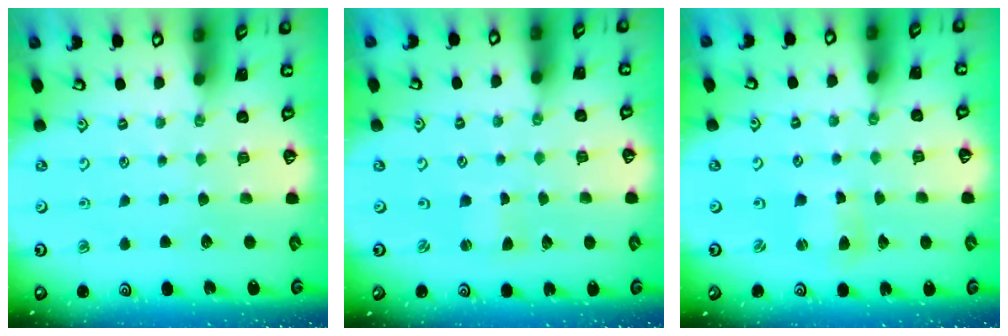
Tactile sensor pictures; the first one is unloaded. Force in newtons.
{"total": 0.0}
{"total": 2.9, "press": 2.9, "slide": 0.3}